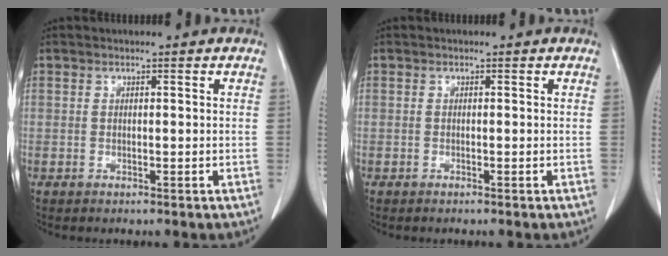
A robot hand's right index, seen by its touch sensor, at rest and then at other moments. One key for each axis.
{"total": 0.0}